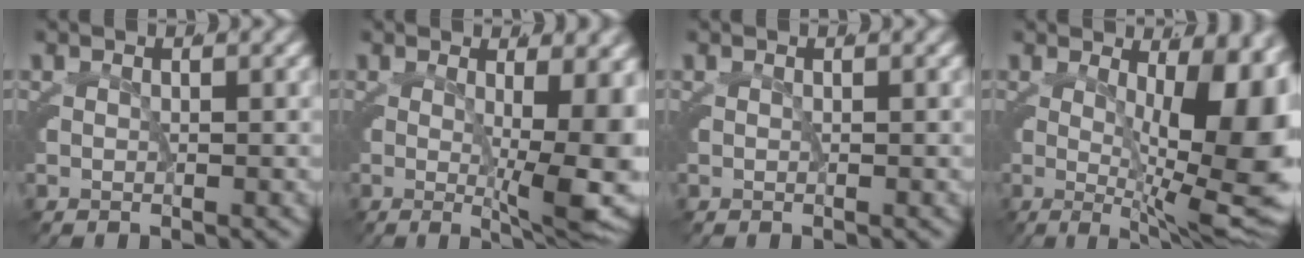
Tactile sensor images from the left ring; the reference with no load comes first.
{"total": 7.3, "force": [-0.7, 1.9, 7.0], "torque": [-0.074, -0.018, -0.008]}
{"total": 0.0}
{"total": 12.1, "force": [-0.3, 4.6, 11.2], "torque": [-0.111, -0.023, 0.008]}